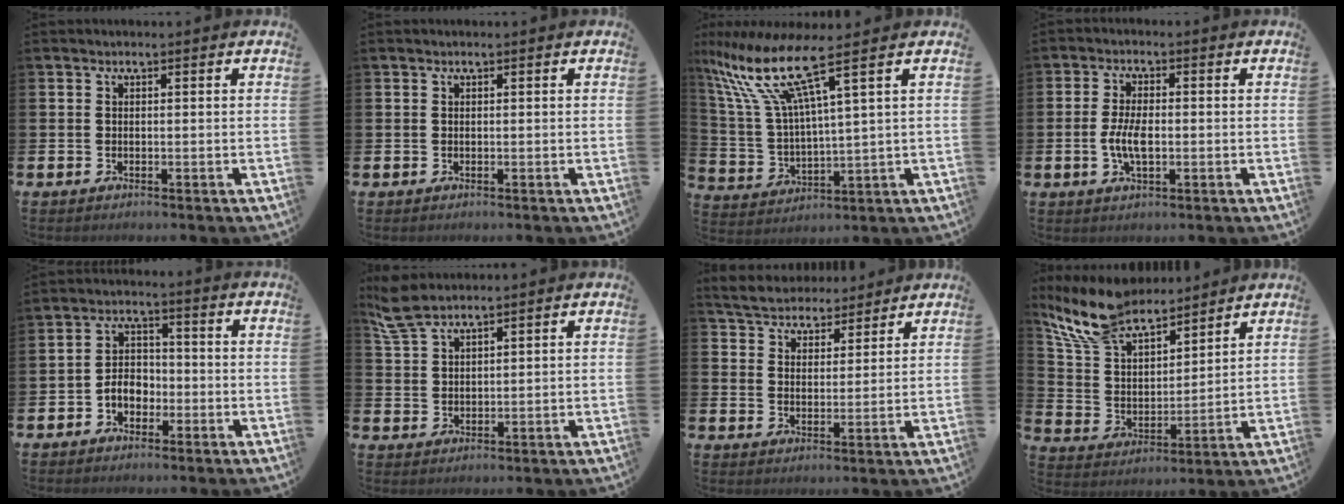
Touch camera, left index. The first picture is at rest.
{"total": 0.0}
{"total": 11.4, "force": [7.4, 1.8, 8.5], "torque": [-0.207, -0.041, 0.117]}
{"total": 4.5, "force": [-0.5, 1.9, 4.1], "torque": [-0.084, -0.004, -0.015]}
{"total": 3.9, "force": [-1.9, 2.8, 1.9], "torque": [-0.036, 0.010, -0.042]}
{"total": 4.9, "force": [4.3, 1.3, 2.0], "torque": [-0.044, -0.011, 0.079]}
{"total": 5.2, "force": [5.1, 1.3, -0.3], "torque": [-0.023, -0.027, 0.092]}
{"total": 10.6, "force": [9.4, 3.6, 3.3], "torque": [-0.114, -0.047, 0.175]}